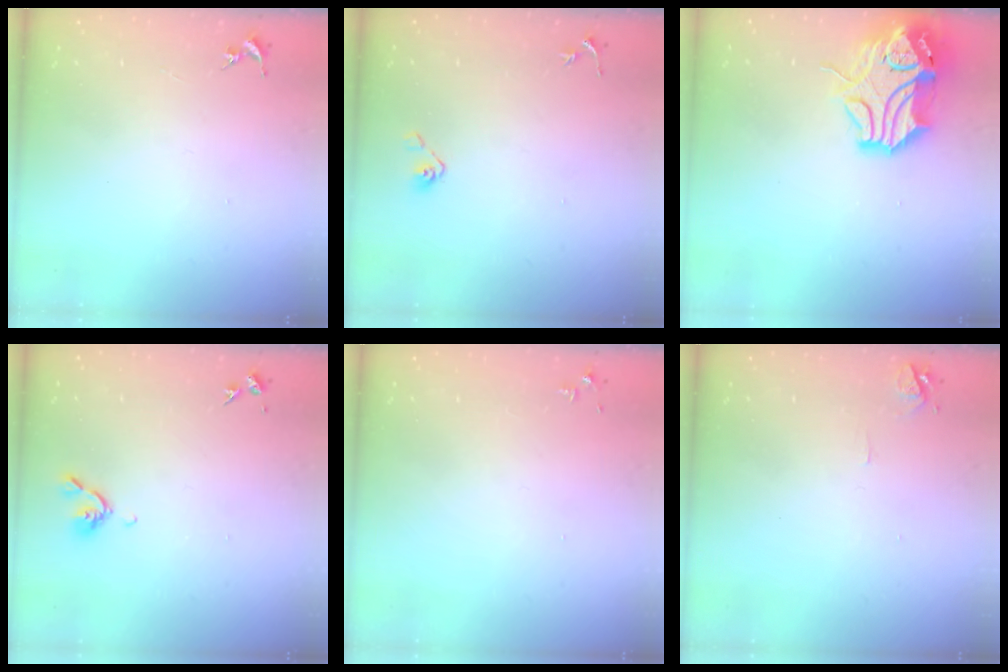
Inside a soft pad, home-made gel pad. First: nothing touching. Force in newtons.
{"total": 5.0, "press": 4.4, "slide": 2.3}
{"total": 15.5, "press": 15.3, "slide": 2.3}
{"total": 5.6, "press": 5.5, "slide": 1.0}
{"total": 2.8, "press": 2.8, "slide": 0.4}
{"total": 6.3, "press": 6.3, "slide": 0.7}